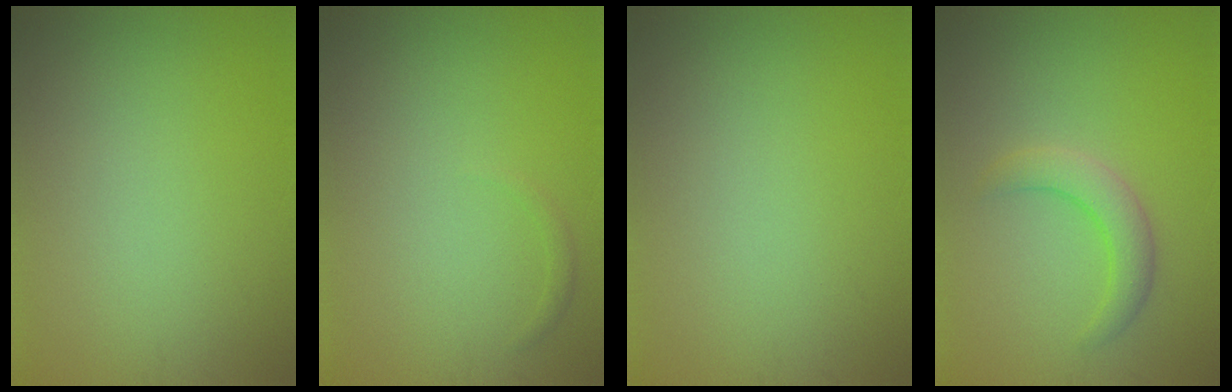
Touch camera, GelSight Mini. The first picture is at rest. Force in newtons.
{"total": 0.6, "press": 0.6, "slide": 0.0}
{"total": 0.0}
{"total": 2.7, "press": 2.7, "slide": 0.2}